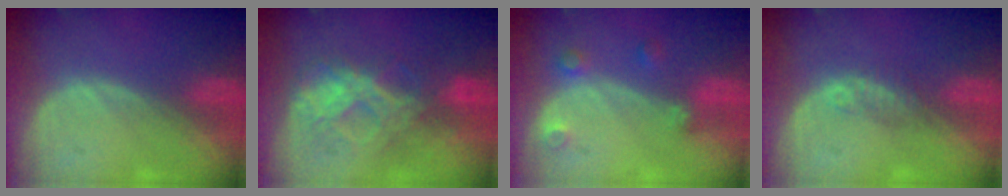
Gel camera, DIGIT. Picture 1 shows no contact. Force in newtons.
{"total": 7.8, "press": 7.3, "slide": 2.8}
{"total": 3.0, "press": 2.8, "slide": 1.1}
{"total": 1.8, "press": 1.6, "slide": 0.8}